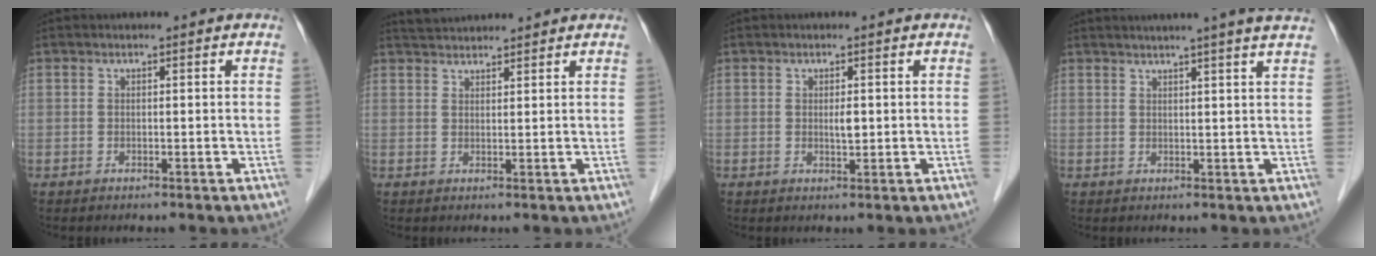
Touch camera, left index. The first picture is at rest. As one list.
[{"total": 4.2, "force": [4.1, 0.4, 0.8], "torque": [-0.016, 0.036, 0.074]}, {"total": 1.5, "force": [0.2, 0.5, 1.4], "torque": [-0.024, -0.001, 0.004]}, {"total": 9.4, "force": [7.9, -1.1, 5.0], "torque": [-0.067, 0.012, 0.078]}]